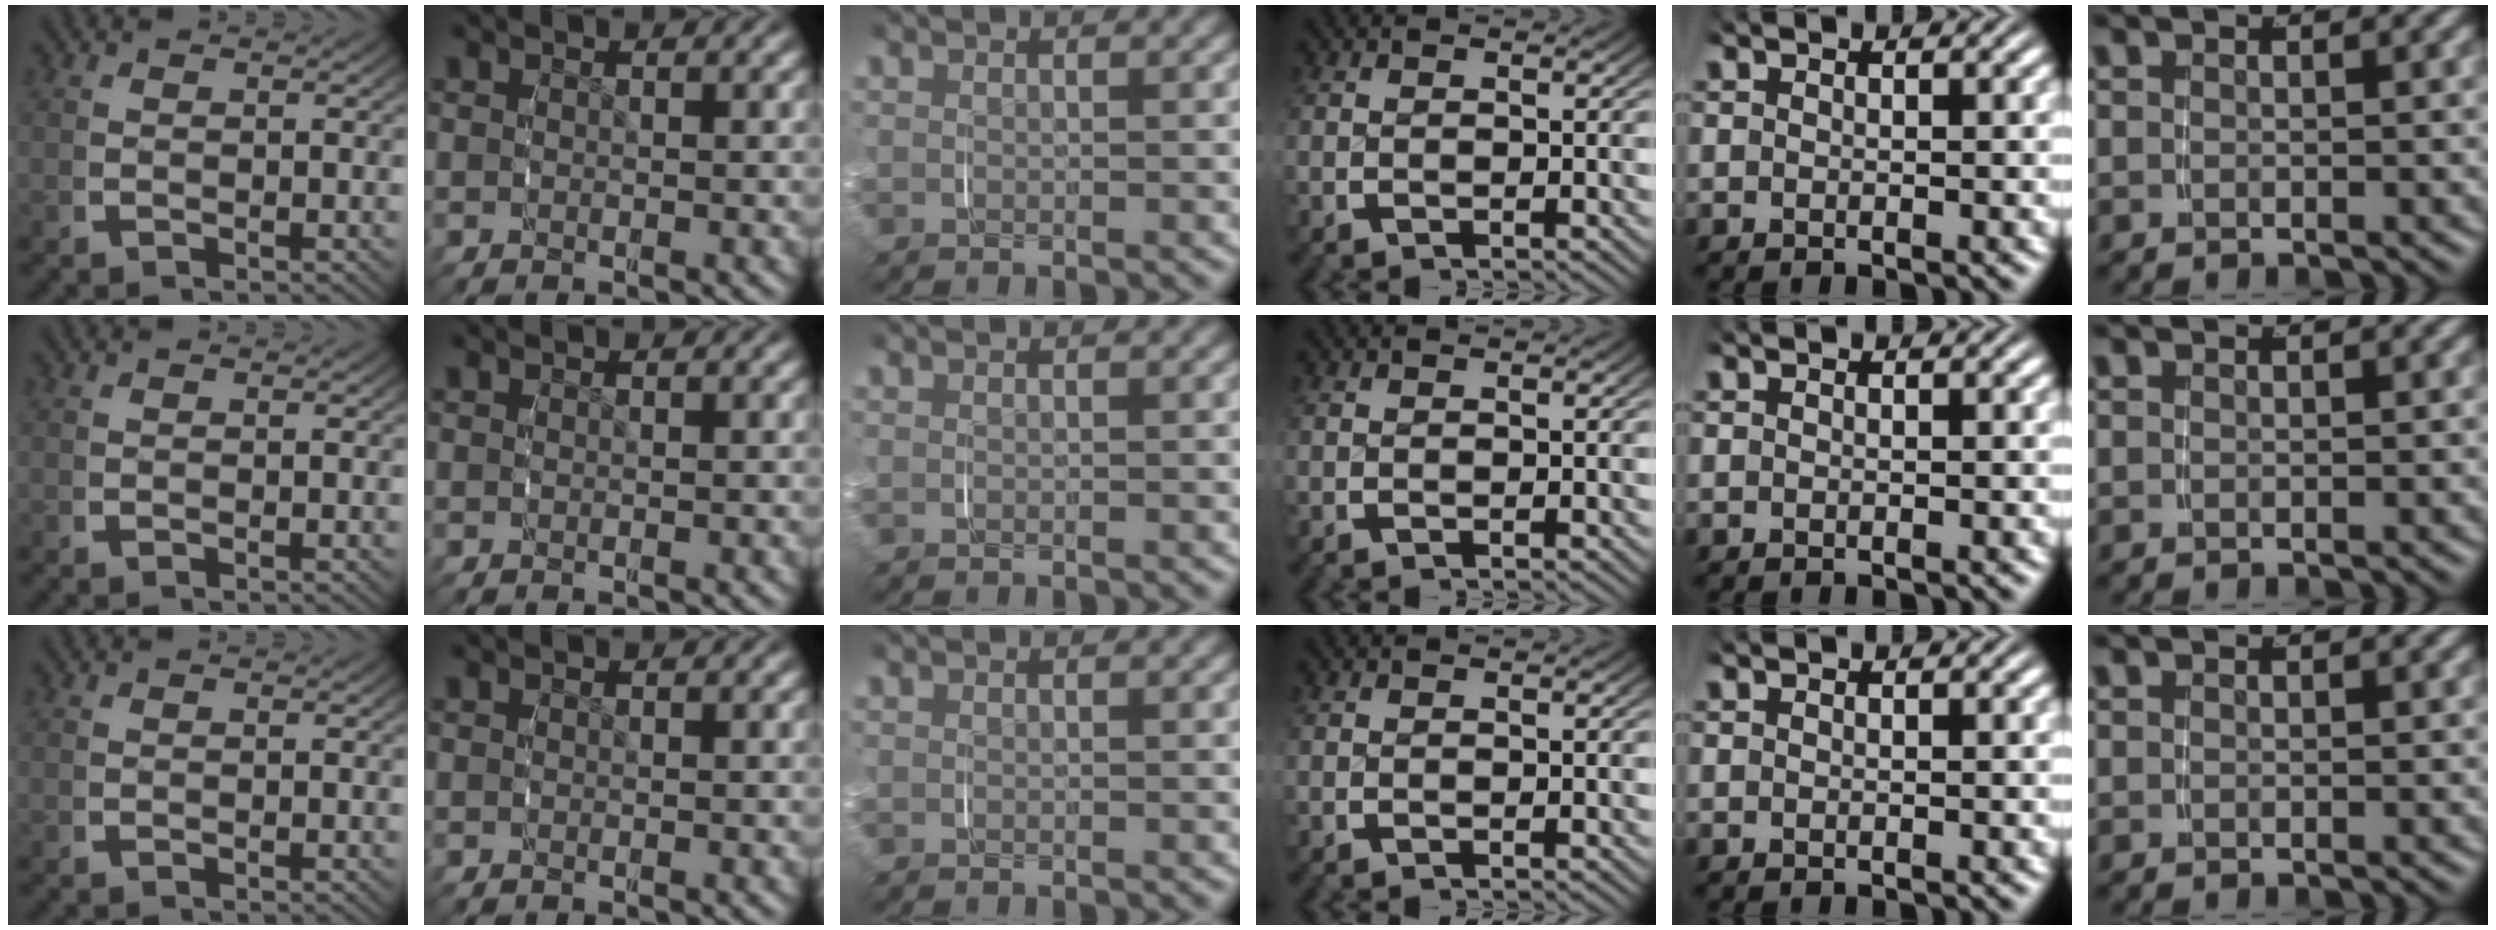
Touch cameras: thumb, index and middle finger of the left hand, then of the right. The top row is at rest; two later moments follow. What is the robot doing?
{"motion": "grasp_and_lifting", "object": "glasses case"}